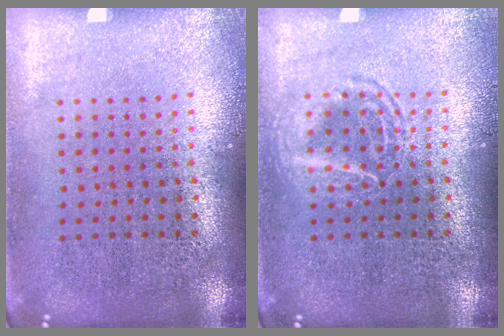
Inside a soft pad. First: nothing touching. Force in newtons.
{"total": 1.9, "press": 1.9, "slide": 0.3}